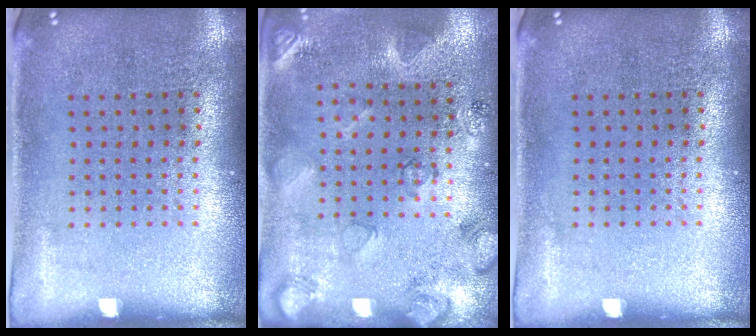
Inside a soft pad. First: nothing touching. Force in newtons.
{"total": 2.1, "press": 1.9, "slide": 1.0}
{"total": 0.0}